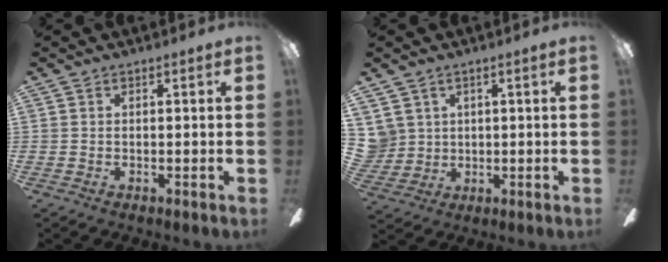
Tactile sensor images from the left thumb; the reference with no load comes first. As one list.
[{"total": 5.2, "force": [2.1, 4.7, 0.3], "torque": [-0.041, 0.000, 0.041]}]